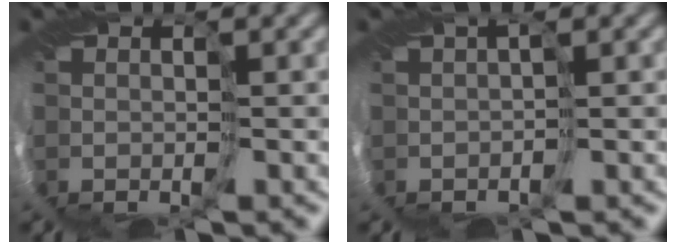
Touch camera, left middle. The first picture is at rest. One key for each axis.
{"total": 0.5, "fx": 0.2, "fy": -0.1, "fz": 0.5, "tx": -0.006, "ty": 0.006, "tz": 0.002}